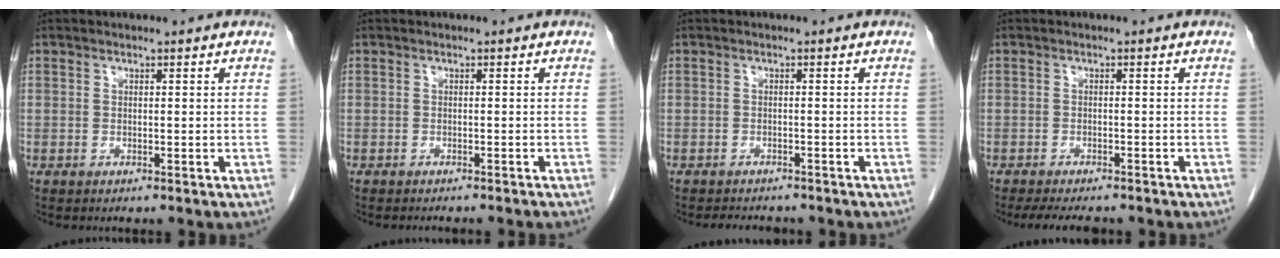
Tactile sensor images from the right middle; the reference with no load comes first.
{"total": 6.0, "force": [-5.5, 0.0, 2.4], "torque": [-0.021, -0.013, -0.066]}
{"total": 4.9, "force": [-4.4, 1.3, 1.6], "torque": [-0.022, -0.002, -0.058]}
{"total": 7.9, "force": [-6.8, 1.7, 3.6], "torque": [-0.049, -0.008, -0.095]}